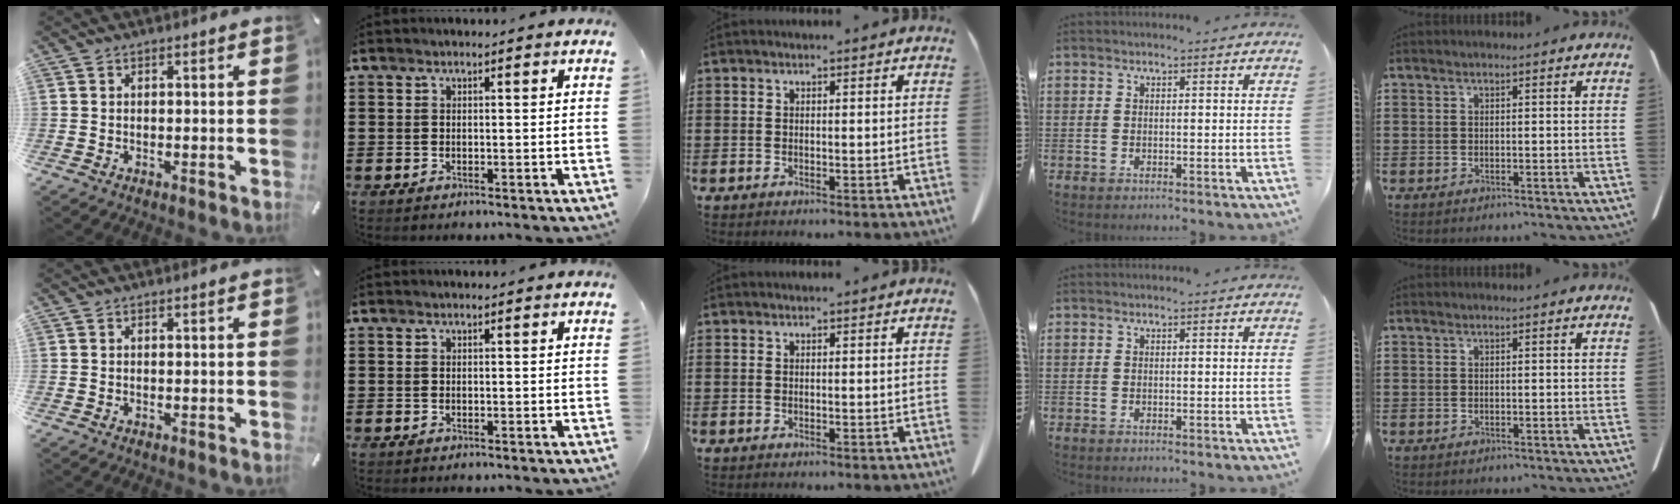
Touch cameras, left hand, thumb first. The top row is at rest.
{}